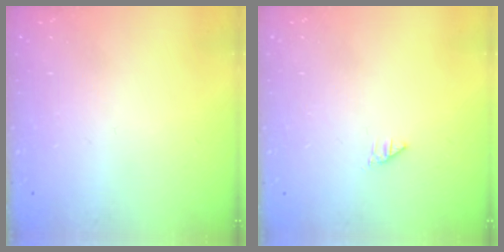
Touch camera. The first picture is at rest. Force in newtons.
{"total": 0.0}